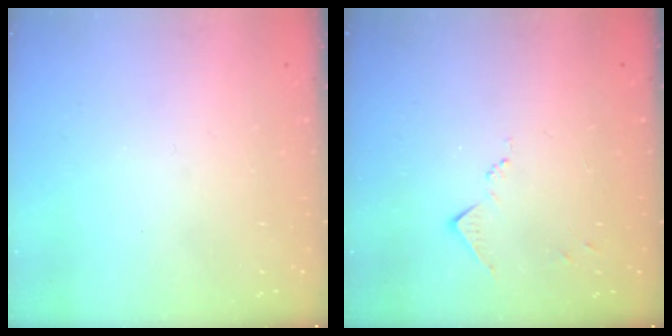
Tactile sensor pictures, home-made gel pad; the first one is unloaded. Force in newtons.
{"total": 7.0, "press": 6.9, "slide": 0.8}